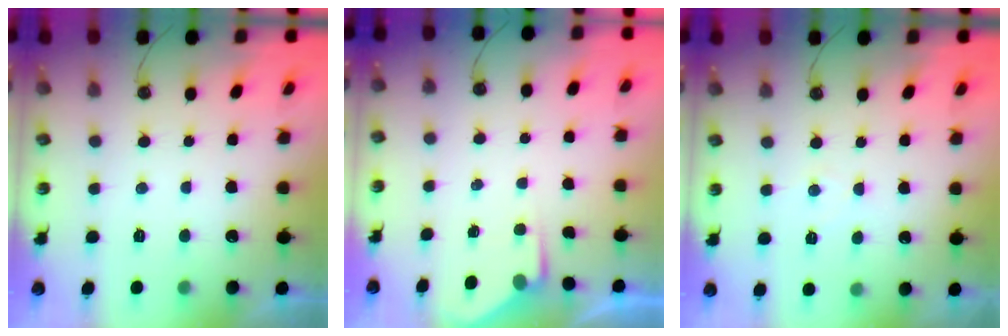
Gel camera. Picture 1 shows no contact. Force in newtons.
{"total": 2.7, "press": 2.6, "slide": 0.4}
{"total": 3.8, "press": 3.8, "slide": 0.5}